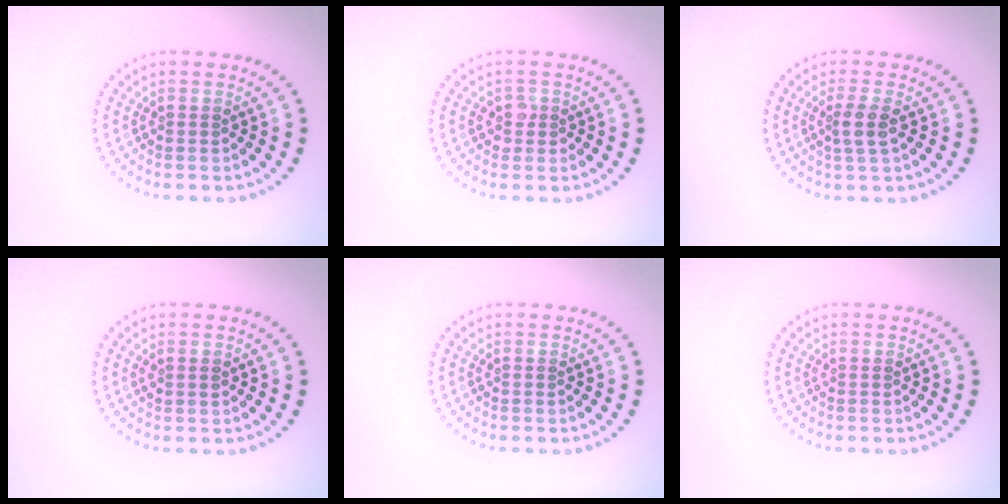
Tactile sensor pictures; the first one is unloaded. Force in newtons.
{"total": 1.4, "press": 1.3, "slide": 0.6}
{"total": 2.1, "press": 1.8, "slide": 1.2}
{"total": 0.9, "press": 0.8, "slide": 0.2}
{"total": 0.0}
{"total": 0.0}